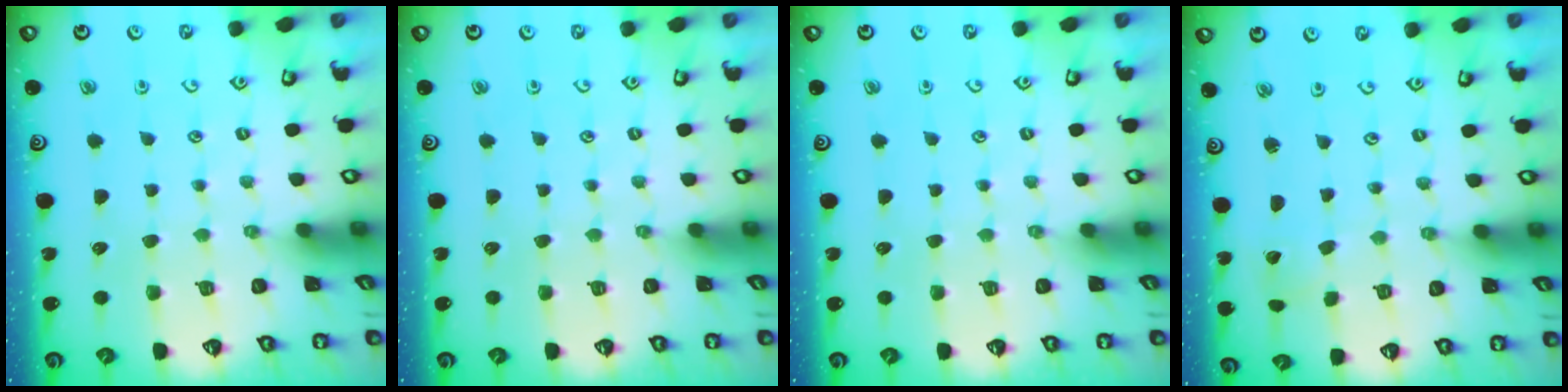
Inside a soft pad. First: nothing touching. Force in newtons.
{"total": 0.0}
{"total": 0.0}
{"total": 2.4, "press": 2.4, "slide": 0.2}